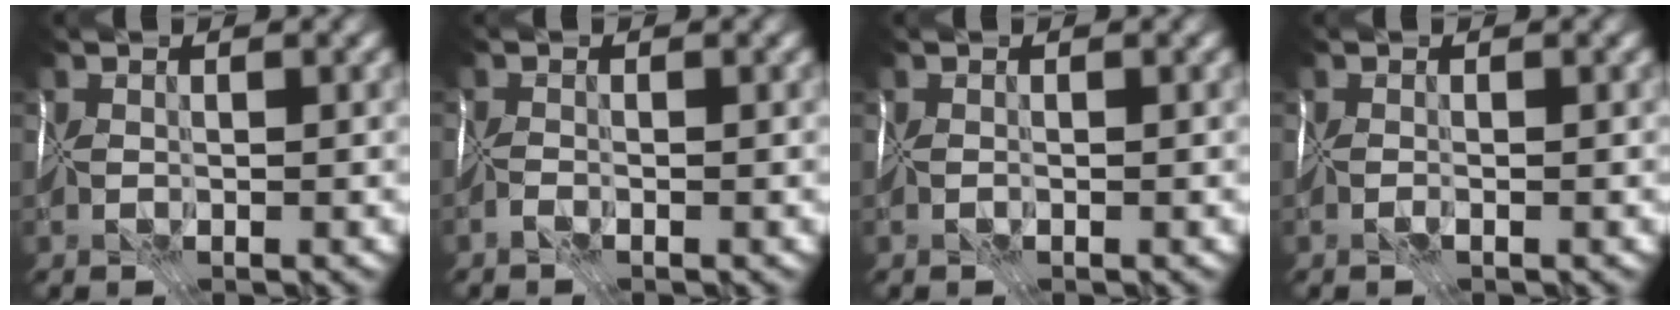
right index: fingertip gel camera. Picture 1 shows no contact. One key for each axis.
{"total": 1.4, "fx": -1.2, "fy": -0.7, "fz": -0.5, "tx": 0.017, "ty": -0.002, "tz": -0.025}
{"total": 0.0}
{"total": 0.6, "fx": -0.6, "fy": 0.0, "fz": 0.2, "tx": -0.004, "ty": -0.006, "tz": -0.007}